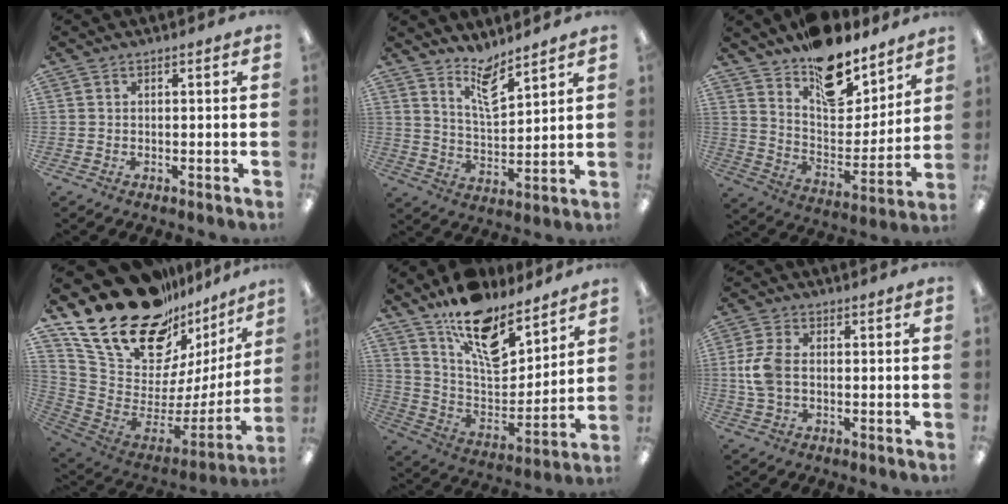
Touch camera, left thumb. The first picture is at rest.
{"total": 9.5, "force": [7.6, 2.9, 4.8], "torque": [-0.082, -0.047, 0.134]}
{"total": 17.2, "force": [13.4, 8.1, 7.1], "torque": [-0.104, -0.103, 0.236]}
{"total": 27.1, "force": [18.9, 12.8, 14.6], "torque": [-0.239, -0.128, 0.358]}
{"total": 16.8, "force": [11.9, 7.6, 9.1], "torque": [-0.155, -0.084, 0.213]}
{"total": 7.8, "force": [0.0, 4.9, 6.1], "torque": [-0.134, 0.002, -0.005]}